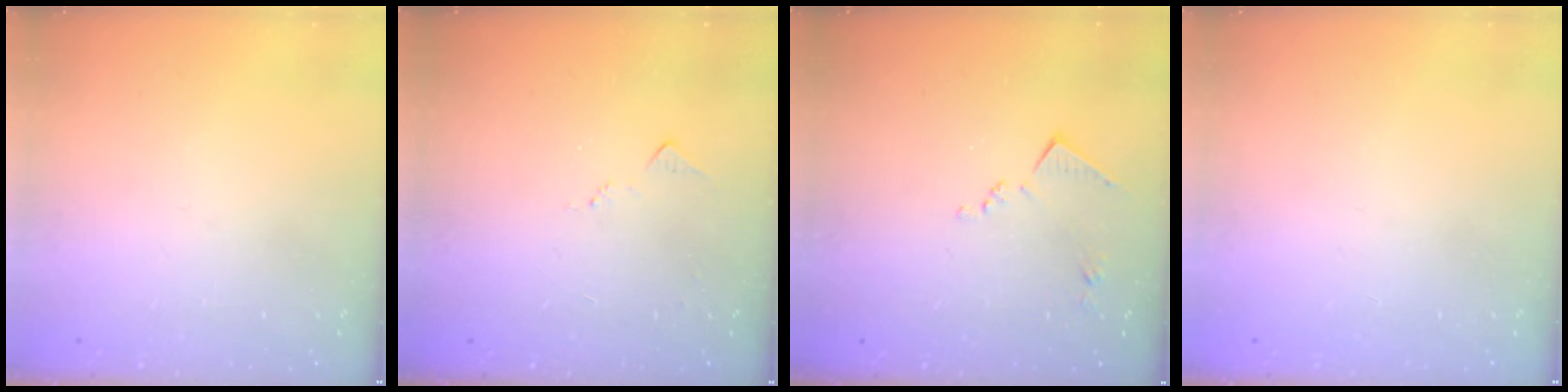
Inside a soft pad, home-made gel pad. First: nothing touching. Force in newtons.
{"total": 5.7, "press": 5.7, "slide": 0.8}
{"total": 7.8, "press": 7.8, "slide": 0.8}
{"total": 1.1, "press": 1.0, "slide": 0.1}